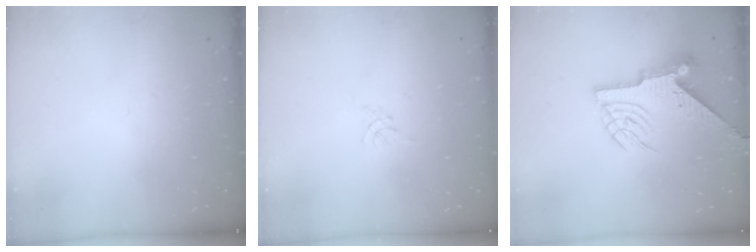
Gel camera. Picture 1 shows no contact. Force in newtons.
{"total": 0.0}
{"total": 7.6, "press": 7.6, "slide": 0.6}